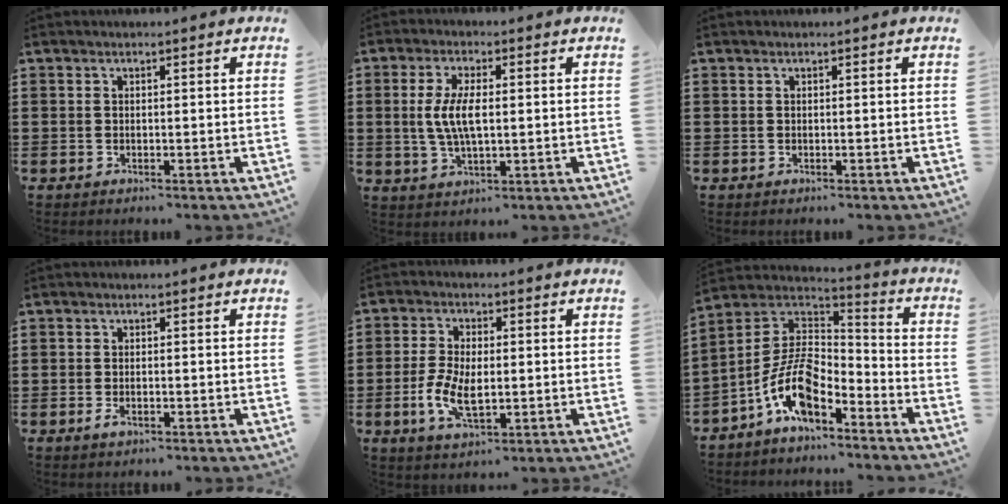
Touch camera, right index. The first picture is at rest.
{"total": 6.4, "force": [0.3, 2.5, 5.8], "torque": [-0.134, 0.000, -0.004]}
{"total": 0.0}
{"total": 1.4, "force": [-0.5, 0.4, 1.2], "torque": [-0.031, -0.008, -0.011]}
{"total": 6.3, "force": [-1.0, 3.1, 5.4], "torque": [-0.123, -0.003, -0.023]}
{"total": 10.6, "force": [-6.0, 4.5, 7.5], "torque": [-0.181, -0.006, -0.125]}